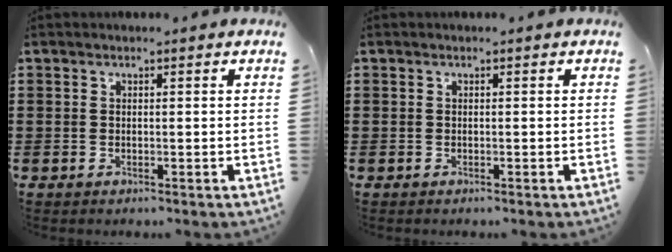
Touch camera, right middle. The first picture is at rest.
{"total": 0.0}